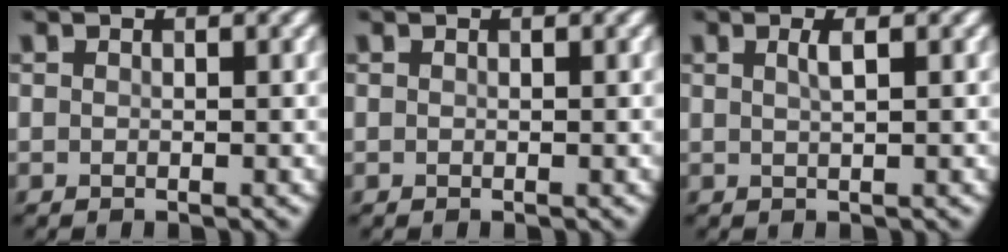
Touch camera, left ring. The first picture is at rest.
{"total": 0.0}
{"total": 1.4, "force": [0.5, 0.4, 1.3], "torque": [-0.020, 0.004, 0.006]}